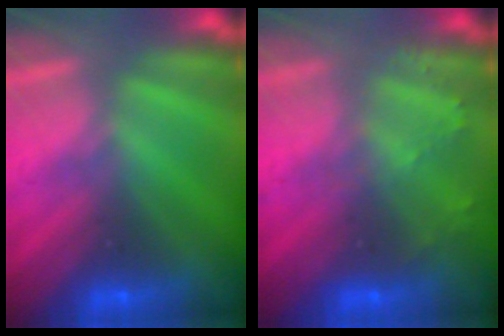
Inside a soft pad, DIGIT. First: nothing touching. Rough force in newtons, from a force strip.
{"total": 2.2}